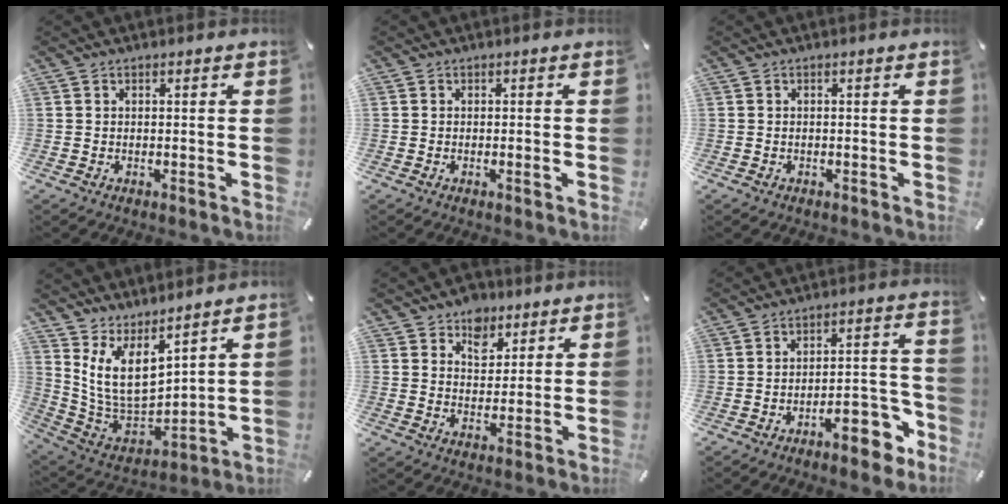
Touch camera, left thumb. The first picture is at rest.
{"total": 1.1, "force": [-0.4, 0.2, 1.0], "torque": [-0.018, -0.002, -0.007]}
{"total": 0.7, "force": [-0.3, 0.5, 0.3], "torque": [-0.006, 0.003, -0.007]}
{"total": 12.3, "force": [7.0, 6.9, 7.4], "torque": [-0.173, -0.059, 0.137]}
{"total": 6.9, "force": [4.4, 5.0, 1.7], "torque": [-0.014, -0.021, 0.076]}
{"total": 11.6, "force": [-7.4, 4.6, 7.6], "torque": [-0.077, 0.047, -0.127]}